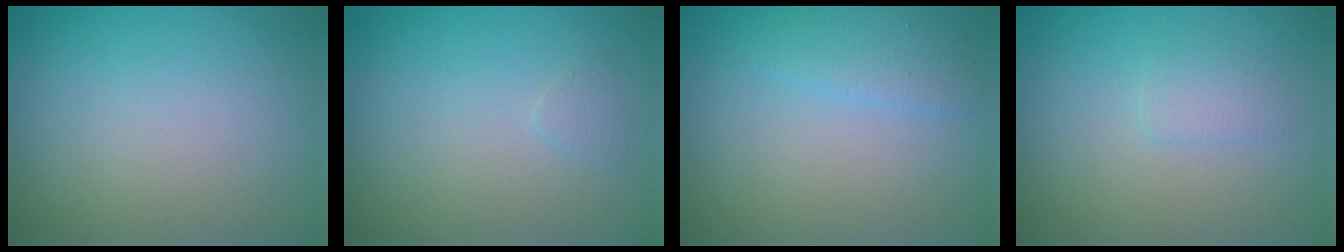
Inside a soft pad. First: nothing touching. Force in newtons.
{"total": 0.6, "press": 0.6, "slide": 0.1}
{"total": 1.6, "press": 1.6, "slide": 0.1}
{"total": 1.2, "press": 1.2, "slide": 0.1}